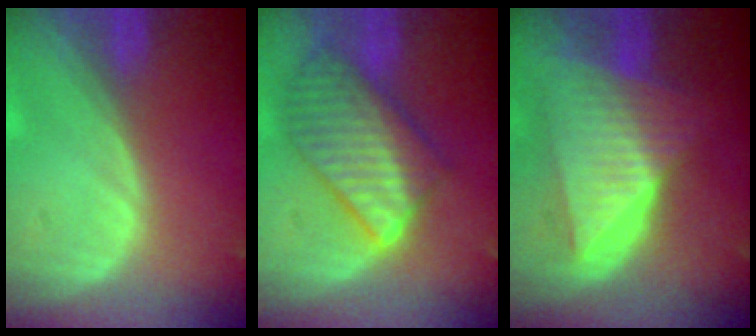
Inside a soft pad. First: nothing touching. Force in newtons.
{"total": 9.8, "press": 9.8, "slide": 0.9}
{"total": 10.1, "press": 10.1, "slide": 0.6}